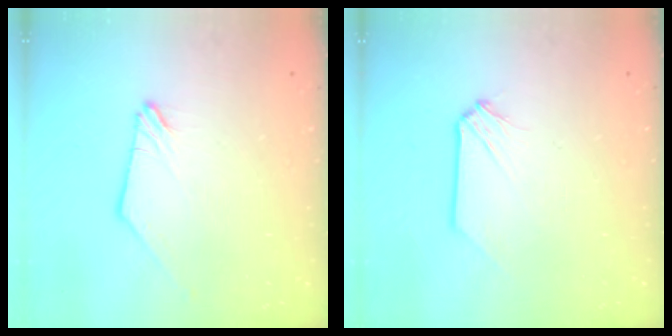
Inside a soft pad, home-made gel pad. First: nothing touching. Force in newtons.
{"total": 0.0}